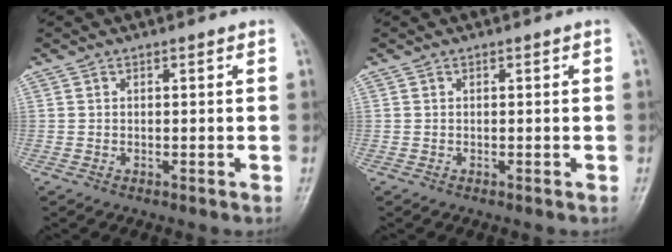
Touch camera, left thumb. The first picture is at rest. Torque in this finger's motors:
{"motor_torque": [0.00, 0.00, 0.01, -0.02, 0.00]}